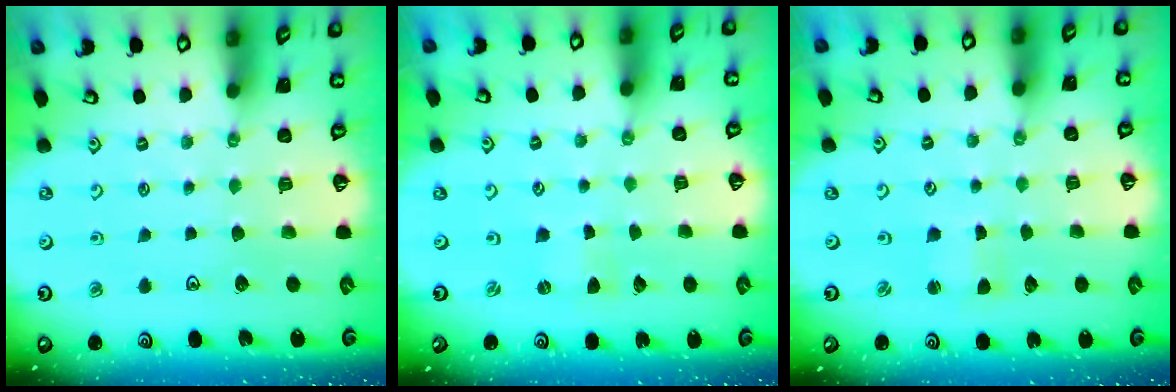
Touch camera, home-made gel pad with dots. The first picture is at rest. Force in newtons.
{"total": 0.0}
{"total": 2.1, "press": 2.1, "slide": 0.3}